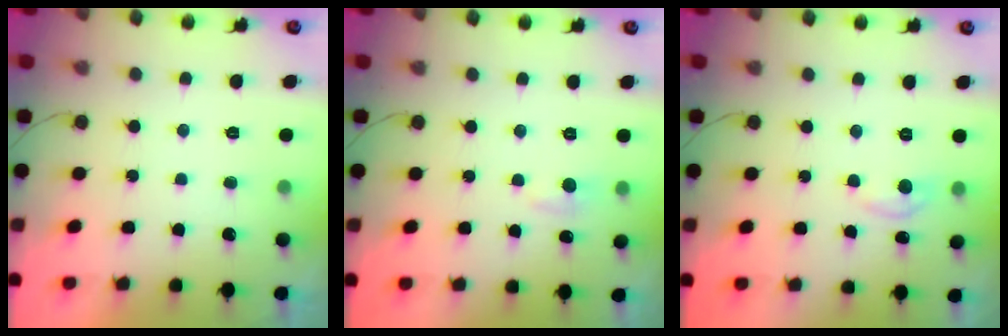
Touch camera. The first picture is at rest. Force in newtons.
{"total": 4.8, "press": 4.7, "slide": 0.6}
{"total": 5.4, "press": 5.3, "slide": 0.8}